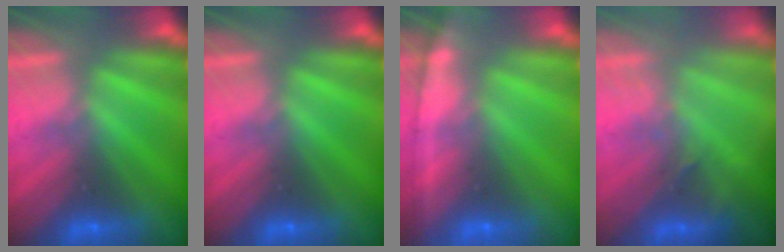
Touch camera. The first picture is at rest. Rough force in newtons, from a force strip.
{"total": 0.0}
{"total": 1.6}
{"total": 2.7}